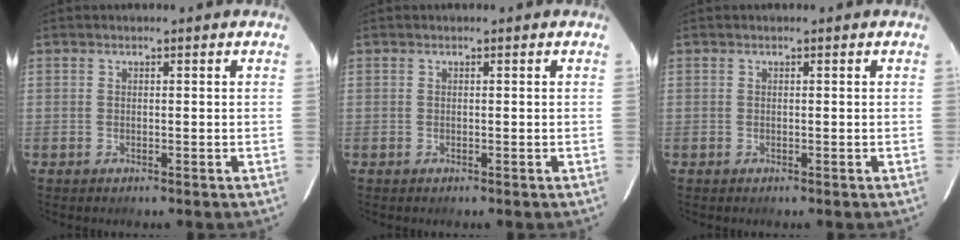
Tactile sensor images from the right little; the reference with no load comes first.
{"total": 0.0}
{"total": 0.0}